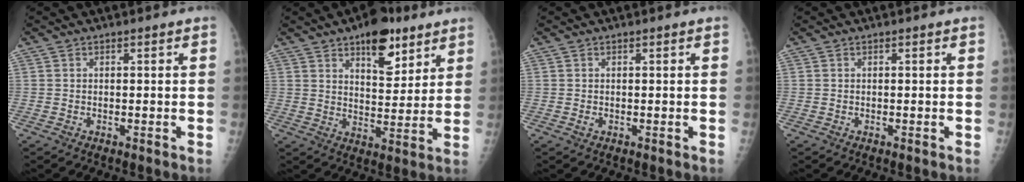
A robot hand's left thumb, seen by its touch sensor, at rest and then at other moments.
{"total": 11.9, "force": [7.3, 5.6, 7.5], "torque": [-0.077, -0.040, 0.110]}
{"total": 0.7, "force": [0.0, 0.5, 0.5], "torque": [-0.005, 0.000, 0.001]}
{"total": 0.0}